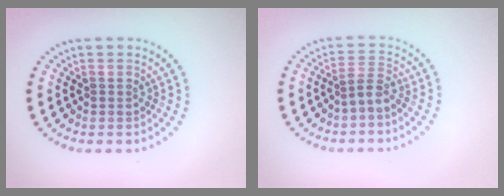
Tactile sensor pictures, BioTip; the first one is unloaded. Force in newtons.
{"total": 1.9, "press": 1.3, "slide": 1.4}